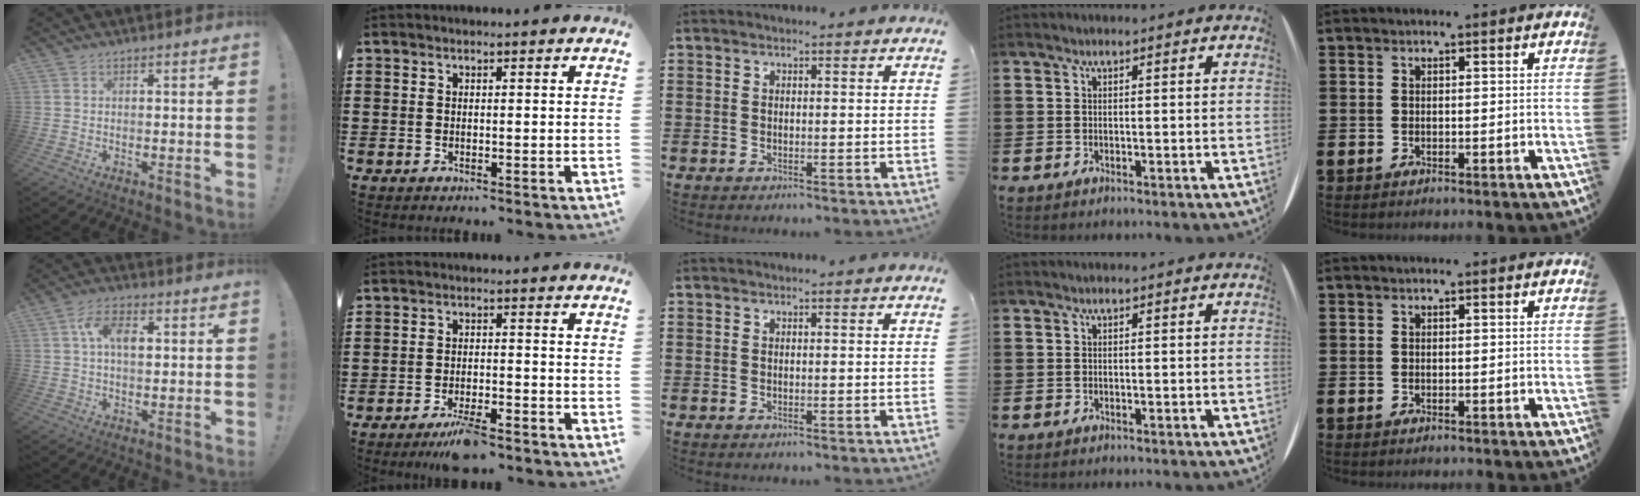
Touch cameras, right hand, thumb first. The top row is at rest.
{"thumb": {"total": 7.6, "force": [1.7, 4.2, 6.1], "torque": [-0.101, 0.009, 0.030]}, "index": {"total": 4.5, "force": [-3.5, 0.8, 2.6], "torque": [-0.048, 0.001, -0.066]}}